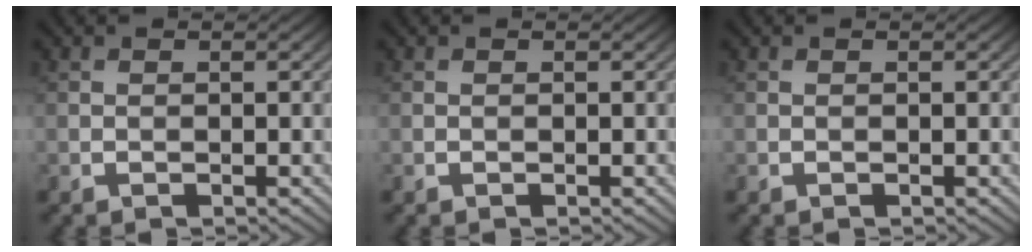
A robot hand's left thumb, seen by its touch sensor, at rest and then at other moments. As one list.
[{"total": 0.0}, {"total": 0.0}]